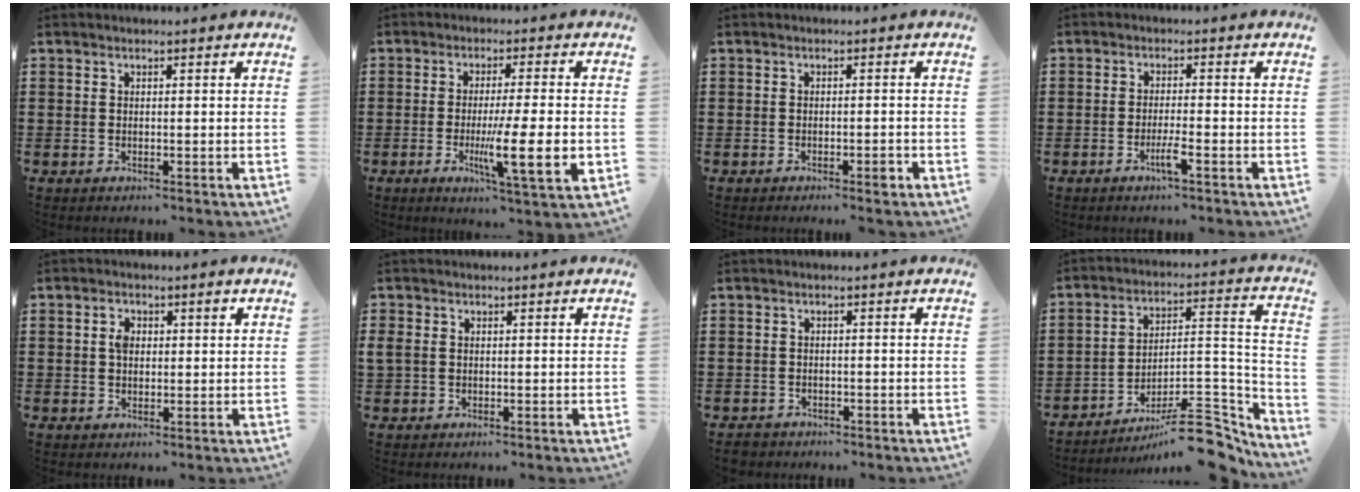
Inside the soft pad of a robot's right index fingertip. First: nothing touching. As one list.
[{"total": 9.8, "force": [-1.8, 0.7, 9.7], "torque": [-0.174, -0.019, -0.030]}, {"total": 1.8, "force": [-1.1, 0.2, 1.4], "torque": [-0.024, 0.000, -0.019]}, {"total": 2.9, "force": [-1.6, 0.0, 2.4], "torque": [-0.048, -0.005, -0.032]}, {"total": 2.8, "force": [0.5, 1.7, 2.2], "torque": [-0.039, 0.007, 0.004]}, {"total": 1.4, "force": [0.1, 1.1, 0.8], "torque": [-0.026, 0.003, -0.002]}, {"total": 1.4, "force": [-1.3, 0.5, 0.0], "torque": [-0.006, 0.003, -0.029]}, {"total": 11.7, "force": [-9.0, 3.4, 6.7], "torque": [-0.079, 0.036, -0.161]}]